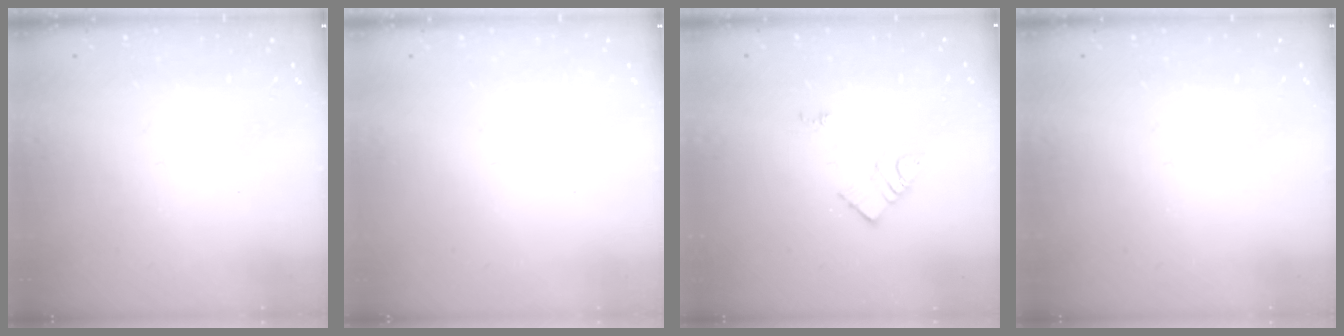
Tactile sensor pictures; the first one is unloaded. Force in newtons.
{"total": 1.8, "press": 1.7, "slide": 0.1}
{"total": 8.3, "press": 8.2, "slide": 0.5}
{"total": 0.0}